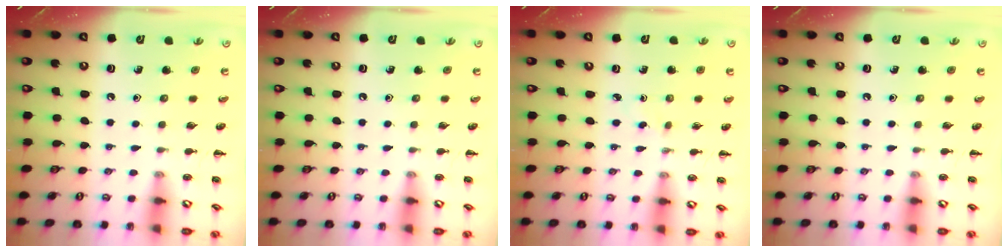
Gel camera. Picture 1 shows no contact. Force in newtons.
{"total": 0.0}
{"total": 0.9, "press": 0.7, "slide": 0.5}
{"total": 0.0}